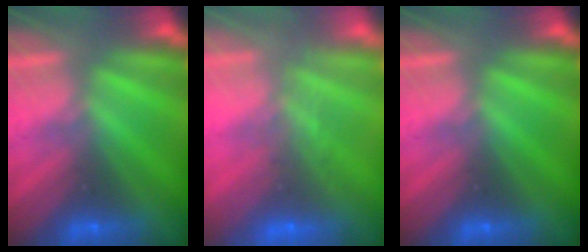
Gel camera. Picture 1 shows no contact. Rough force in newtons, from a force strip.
{"total": 8.1}
{"total": 0.0}